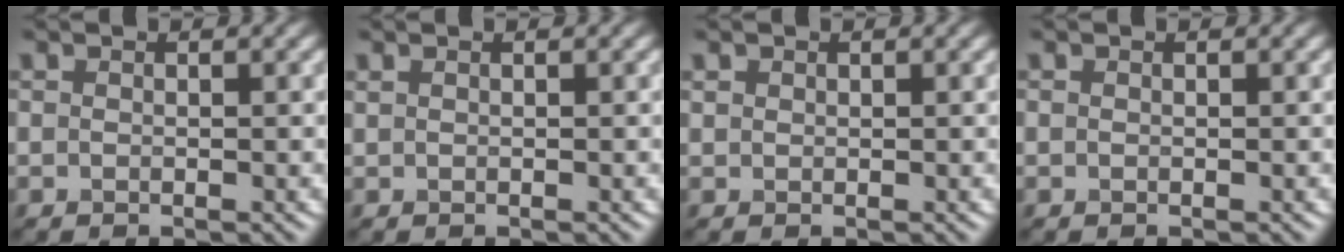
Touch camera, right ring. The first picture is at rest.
{"total": 0.0}
{"total": 0.6, "force": [0.4, 0.4, 0.1], "torque": [-0.001, 0.000, 0.011]}
{"total": 0.0}